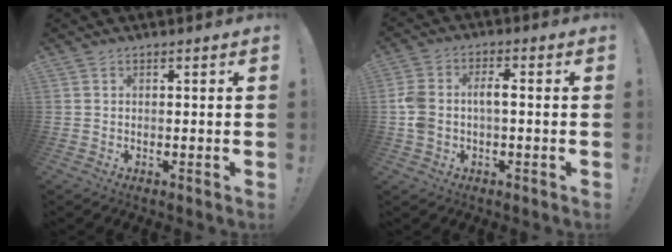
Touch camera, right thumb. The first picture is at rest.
{"total": 7.3, "force": [-0.8, 4.4, 5.8], "torque": [-0.135, 0.009, -0.016]}